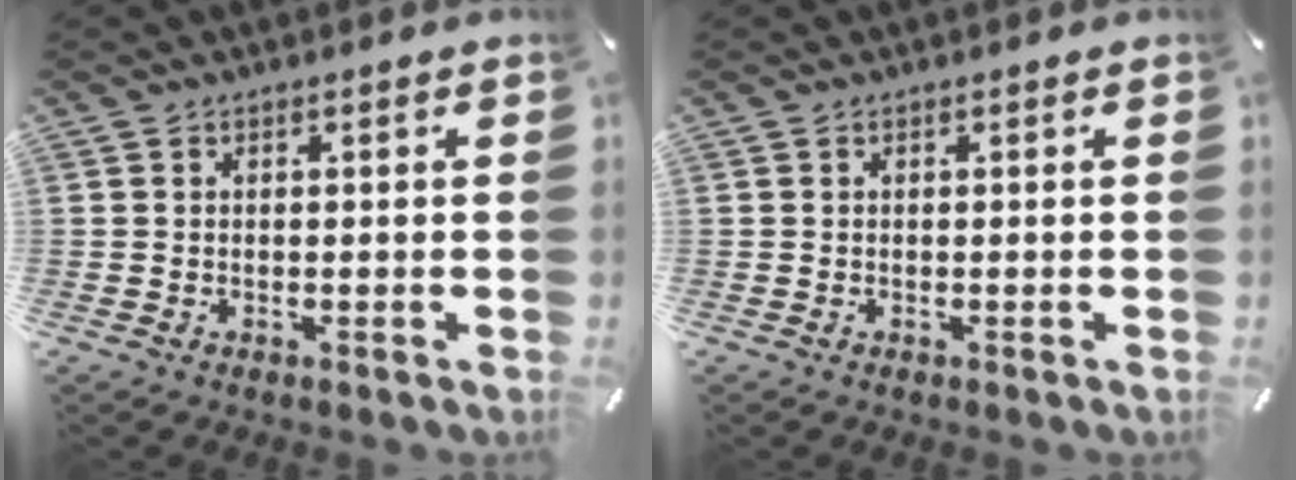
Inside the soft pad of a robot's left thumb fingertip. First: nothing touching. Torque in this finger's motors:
{"motor_torque": [-0.05, -0.05, -0.02, 0.05, 0.00]}